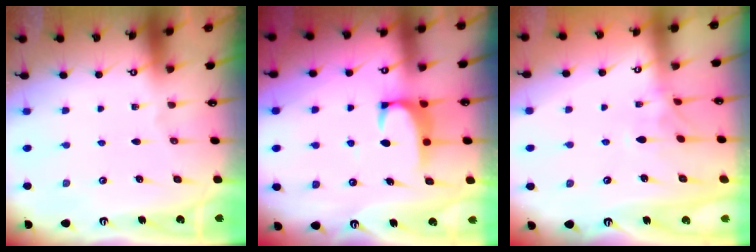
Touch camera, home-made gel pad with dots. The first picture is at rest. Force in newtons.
{"total": 2.0, "press": 2.0, "slide": 0.3}
{"total": 1.6, "press": 1.3, "slide": 0.9}